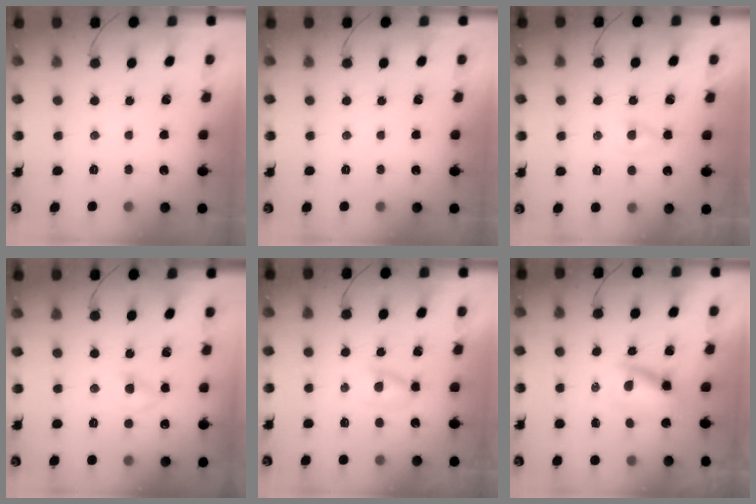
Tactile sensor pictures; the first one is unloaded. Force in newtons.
{"total": 0.0}
{"total": 1.3, "press": 1.1, "slide": 0.8}
{"total": 3.0, "press": 2.7, "slide": 1.2}
{"total": 2.8, "press": 2.5, "slide": 1.1}
{"total": 4.2, "press": 4.1, "slide": 0.8}